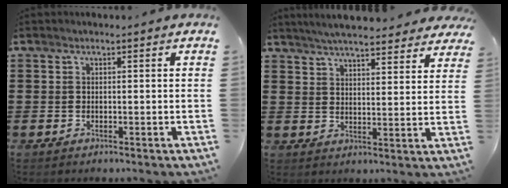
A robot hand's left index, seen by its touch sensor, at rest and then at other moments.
{"total": 5.7, "force": [5.4, 0.1, 1.7], "torque": [-0.051, -0.022, 0.097]}